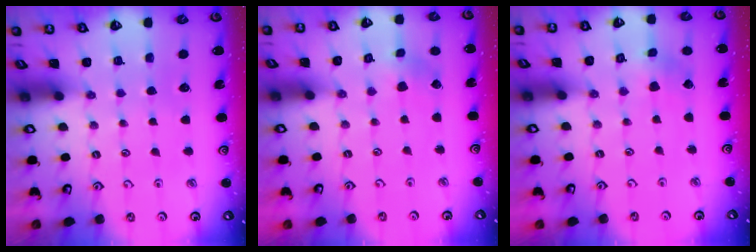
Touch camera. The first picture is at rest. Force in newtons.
{"total": 2.6, "press": 2.6, "slide": 0.3}
{"total": 2.4, "press": 2.4, "slide": 0.3}